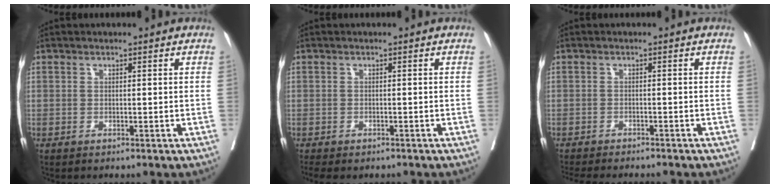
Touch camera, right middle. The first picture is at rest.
{"total": 4.1, "force": [-3.4, 1.8, 1.6], "torque": [-0.022, -0.007, -0.046]}
{"total": 10.7, "force": [-9.7, 1.6, 4.4], "torque": [-0.060, -0.019, -0.127]}